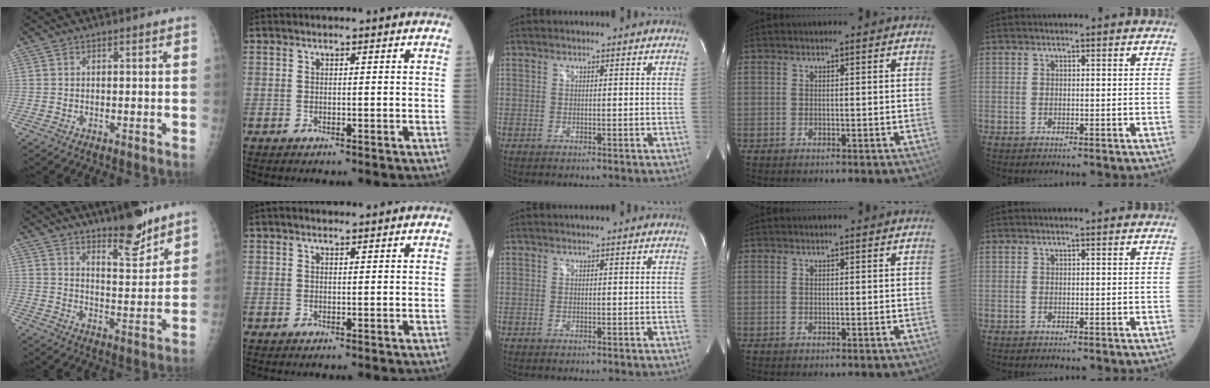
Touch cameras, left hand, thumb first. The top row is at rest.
{"thumb": {"total": 10.8, "force": [8.1, 3.1, 6.4], "torque": [-0.073, -0.063, 0.131]}, "index": {"total": 1.7, "force": [1.4, 0.3, 0.8], "torque": [-0.017, 0.012, 0.022]}}